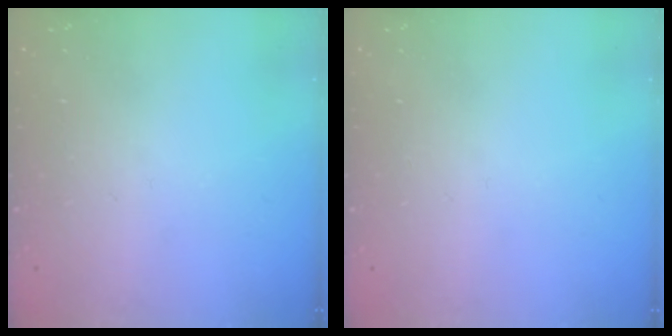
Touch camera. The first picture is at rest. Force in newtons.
{"total": 0.0}